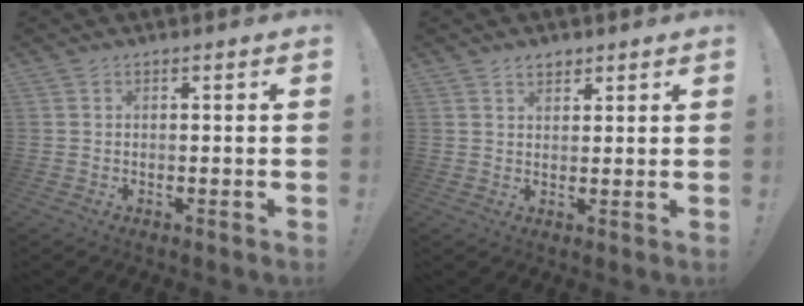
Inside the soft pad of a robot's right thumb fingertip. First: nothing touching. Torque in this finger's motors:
{"motor_torque": [-0.48, 0.54, 0.46, 0.03, -0.02]}